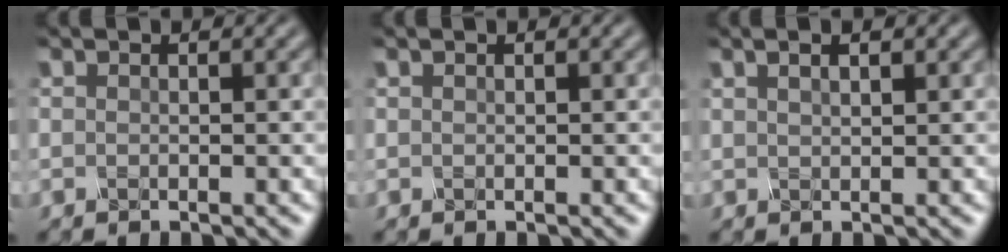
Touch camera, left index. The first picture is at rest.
{"total": 0.0}
{"total": 2.7, "force": [1.4, 1.0, 2.1], "torque": [-0.024, 0.007, 0.007]}